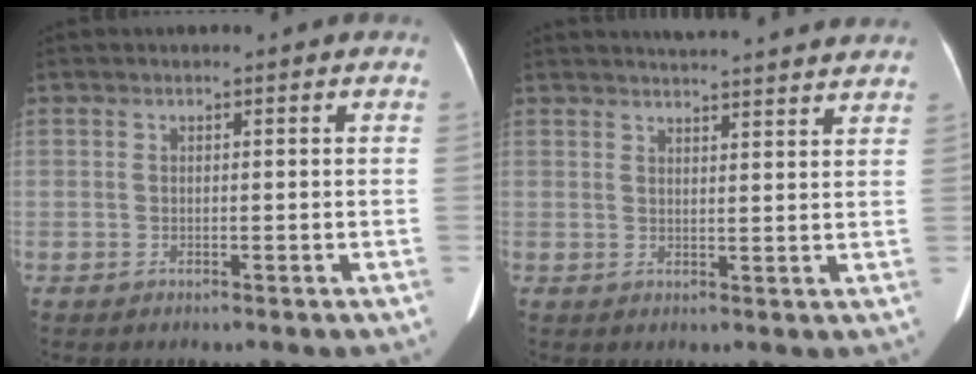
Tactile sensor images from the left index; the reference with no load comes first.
{"total": 13.7, "force": [12.8, 0.8, 4.8], "torque": [-0.061, 0.015, 0.151]}